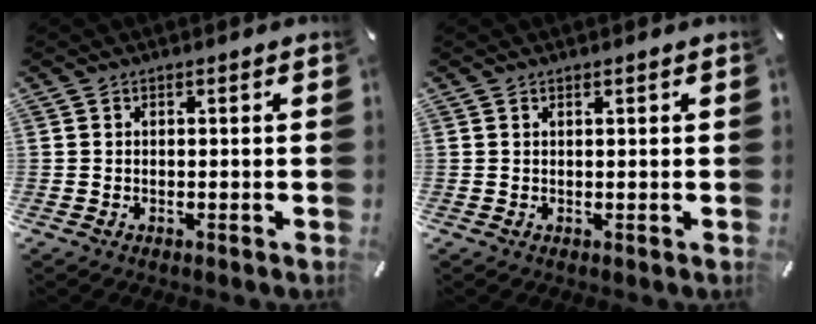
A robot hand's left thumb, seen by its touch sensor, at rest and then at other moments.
{"total": 0.5, "force": [0.4, 0.0, 0.4], "torque": [-0.007, 0.000, 0.006]}